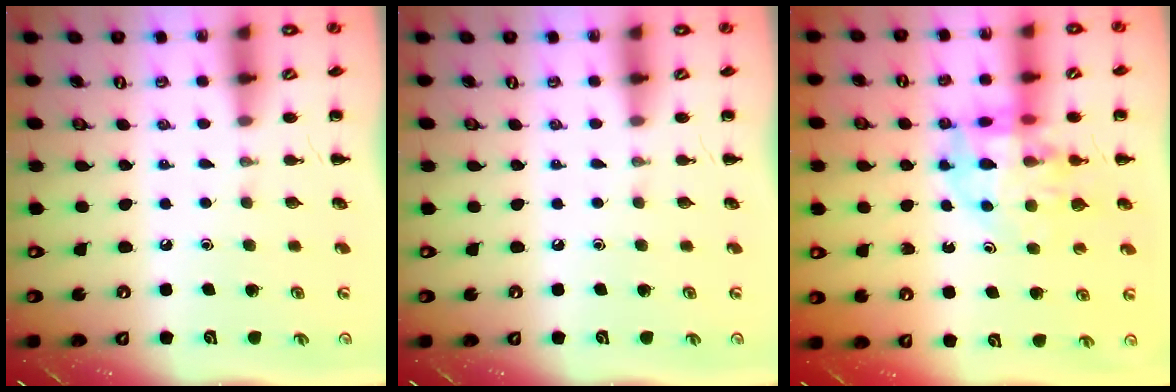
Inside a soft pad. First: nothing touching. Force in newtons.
{"total": 0.0}
{"total": 12.0, "press": 11.4, "slide": 3.6}